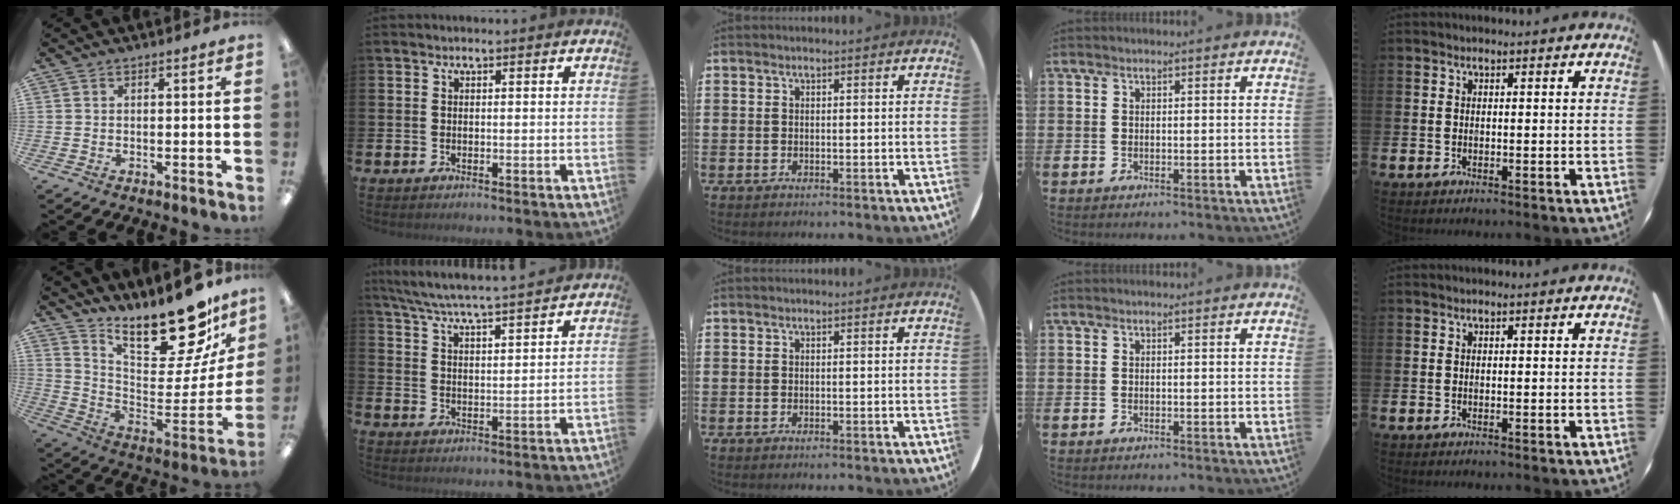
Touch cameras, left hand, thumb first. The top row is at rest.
{"thumb": {"total": 22.4, "force": [18.2, 7.3, 10.9], "torque": [-0.131, -0.146, 0.302]}, "index": {"total": 6.7, "force": [6.4, -0.1, 1.9], "torque": [-0.063, -0.042, 0.113]}}